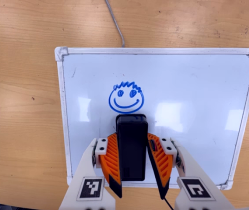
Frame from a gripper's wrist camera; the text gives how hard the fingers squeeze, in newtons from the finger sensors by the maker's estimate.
{"total": 6.3, "left": 5.3, "right": 7.3}